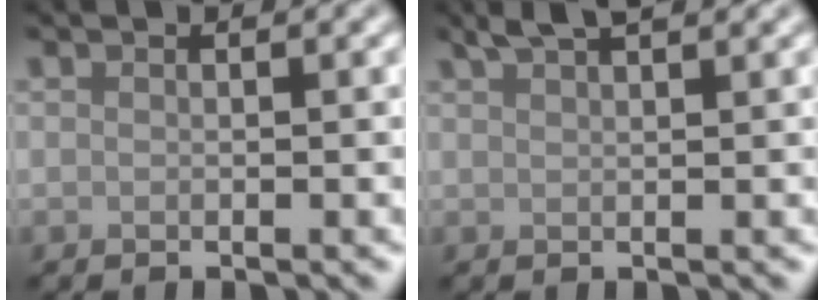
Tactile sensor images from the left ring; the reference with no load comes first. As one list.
[{"total": 2.9, "force": [2.4, 0.5, 1.7], "torque": [-0.020, 0.008, 0.040]}]